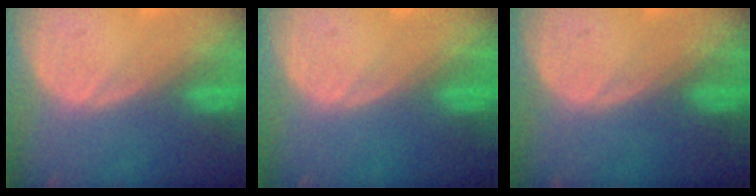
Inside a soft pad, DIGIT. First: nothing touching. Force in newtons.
{"total": 0.0}
{"total": 0.0}